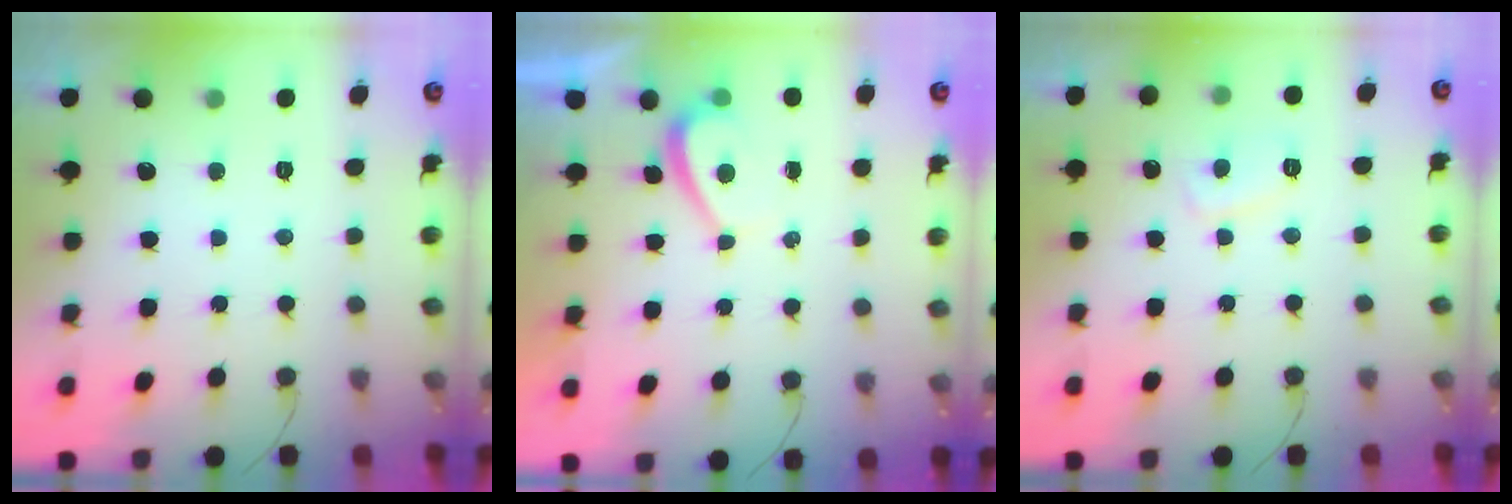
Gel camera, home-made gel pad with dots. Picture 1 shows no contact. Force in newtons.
{"total": 1.3, "press": 1.1, "slide": 0.5}
{"total": 4.1, "press": 4.0, "slide": 0.8}